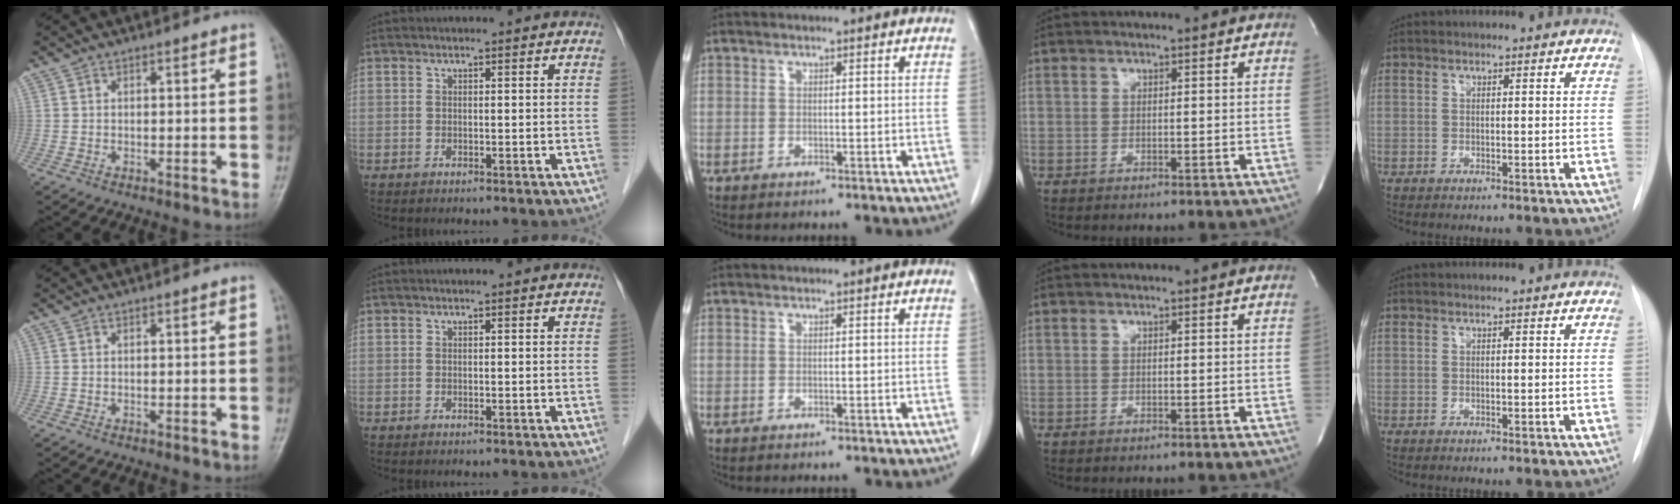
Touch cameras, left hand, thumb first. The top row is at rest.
{}